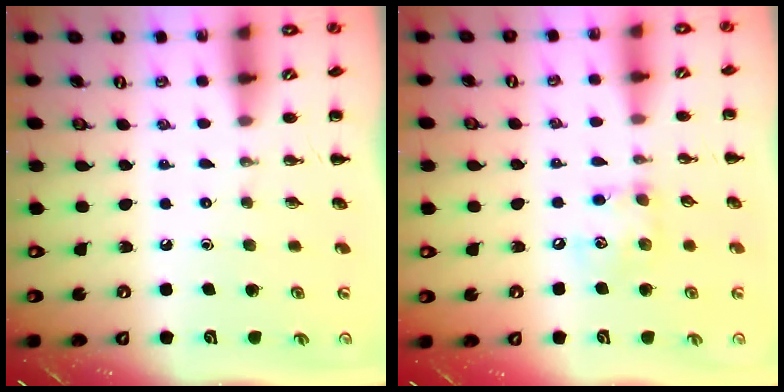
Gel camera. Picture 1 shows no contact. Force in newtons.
{"total": 7.5, "press": 7.4, "slide": 0.9}